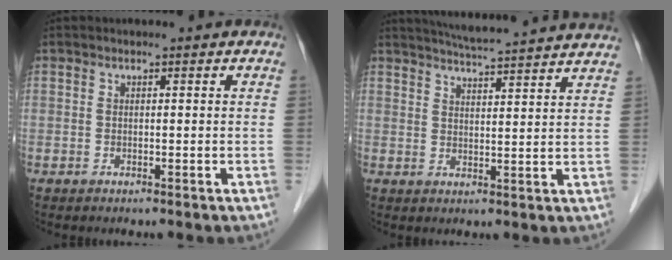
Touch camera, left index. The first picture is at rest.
{"total": 16.1, "force": [15.0, 0.2, 5.8], "torque": [-0.095, 0.004, 0.196]}